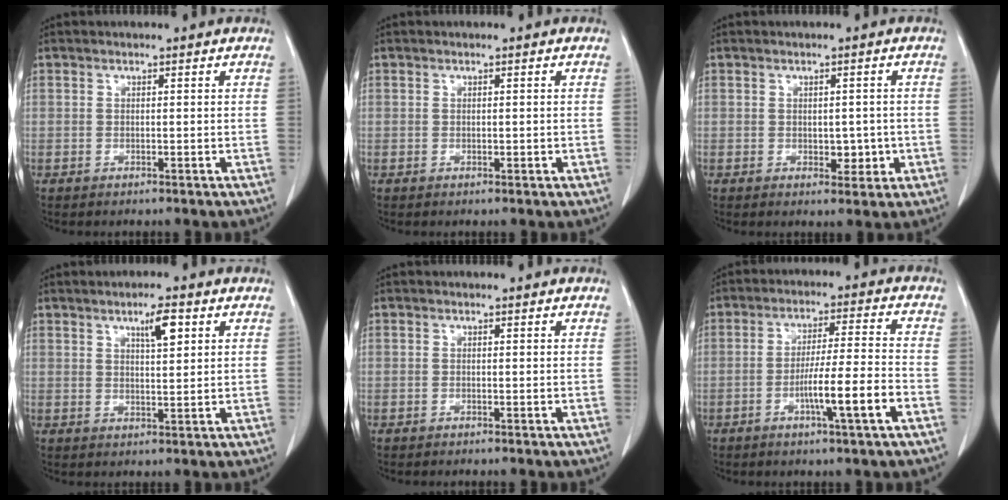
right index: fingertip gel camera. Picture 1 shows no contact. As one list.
[{"total": 0.6, "force": [-0.1, 0.4, 0.4], "torque": [-0.006, 0.001, 0.001]}, {"total": 3.1, "force": [-0.5, 2.0, 2.3], "torque": [-0.021, 0.001, 0.000]}, {"total": 4.2, "force": [2.1, 0.7, 3.6], "torque": [-0.061, -0.001, 0.035]}, {"total": 0.0}, {"total": 9.1, "force": [-3.7, -0.6, 8.3], "torque": [-0.139, -0.001, -0.063]}]